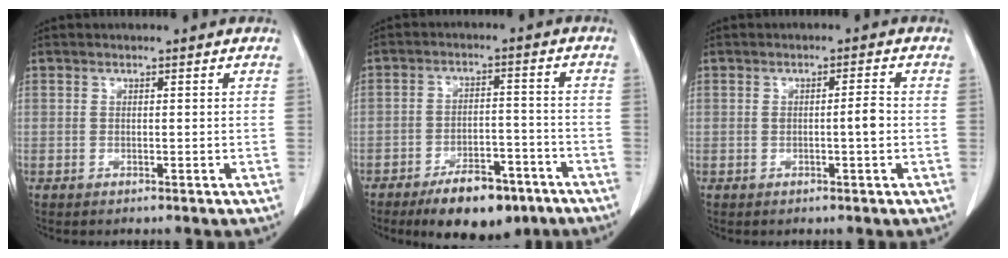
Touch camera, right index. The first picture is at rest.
{"total": 10.4, "force": [-7.2, 4.2, 6.2], "torque": [-0.089, 0.003, -0.112]}
{"total": 2.4, "force": [-0.3, 0.1, 2.4], "torque": [-0.039, 0.000, -0.005]}